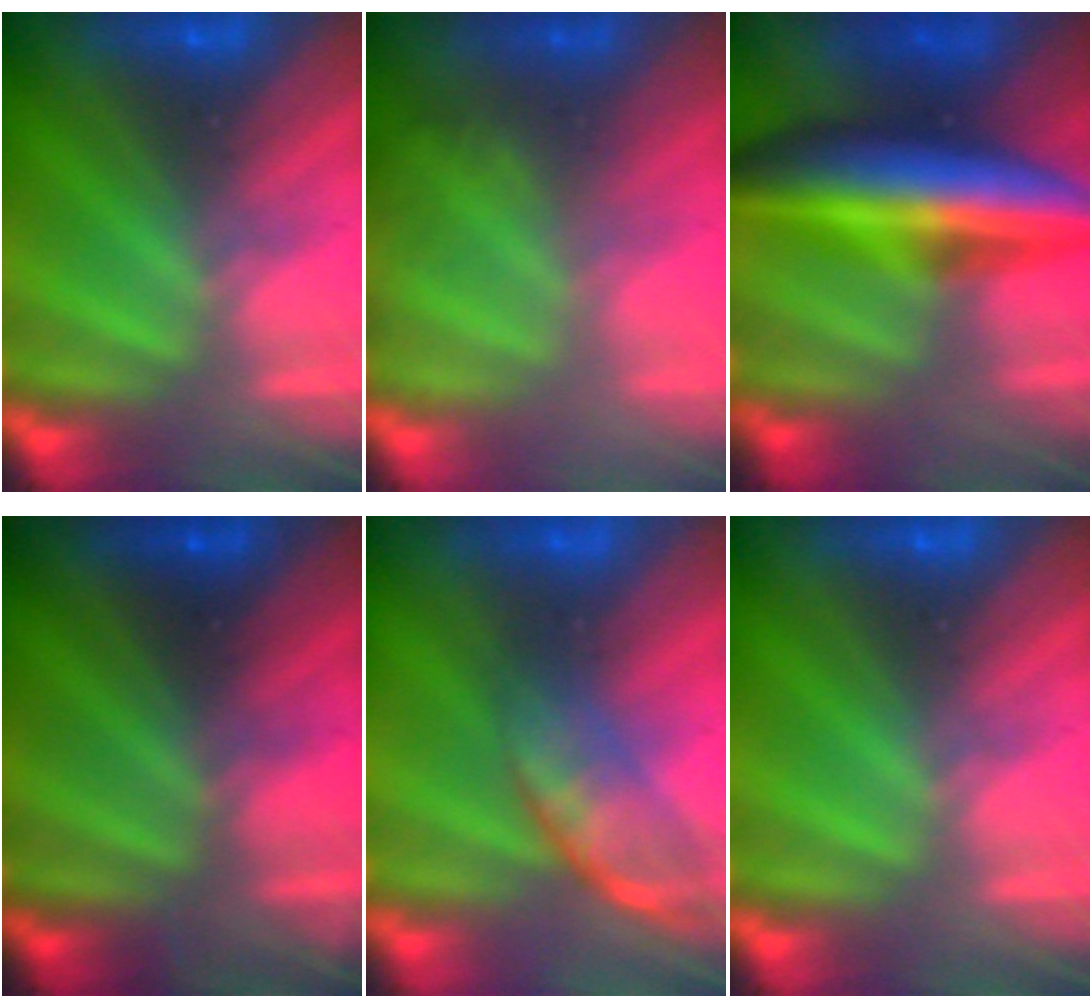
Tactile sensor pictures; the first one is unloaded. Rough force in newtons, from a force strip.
{"total": 2.8}
{"total": 8.1}
{"total": 2.5}
{"total": 2.7}
{"total": 0.0}